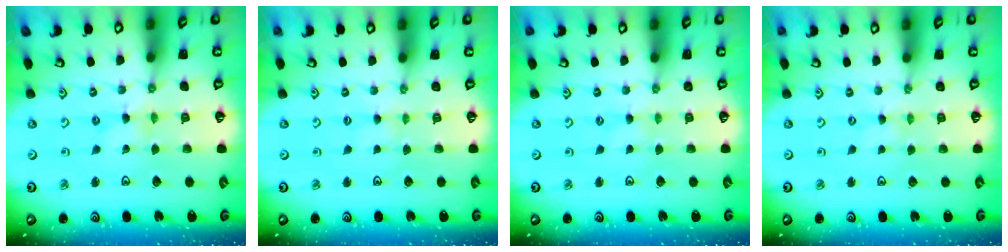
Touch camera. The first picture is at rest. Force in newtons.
{"total": 1.5, "press": 1.4, "slide": 0.3}
{"total": 0.6, "press": 0.6, "slide": 0.2}
{"total": 0.0}